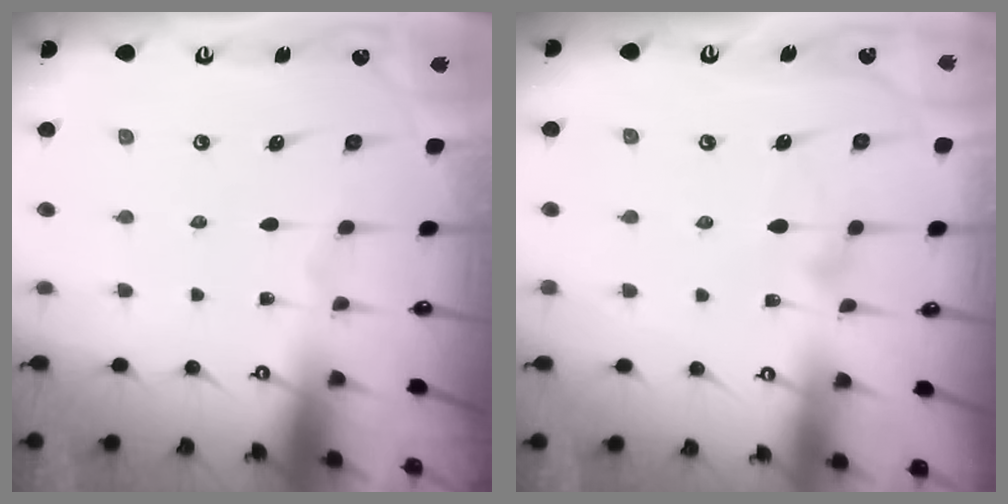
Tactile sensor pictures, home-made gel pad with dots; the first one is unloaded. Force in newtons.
{"total": 7.1, "press": 7.1, "slide": 0.3}